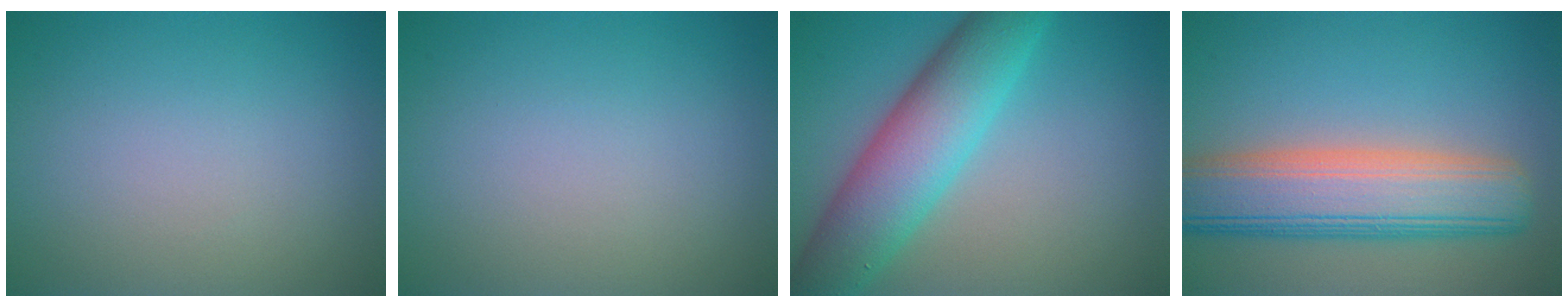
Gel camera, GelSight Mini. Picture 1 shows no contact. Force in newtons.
{"total": 0.0}
{"total": 8.3, "press": 8.3, "slide": 0.2}
{"total": 9.2, "press": 9.1, "slide": 0.7}